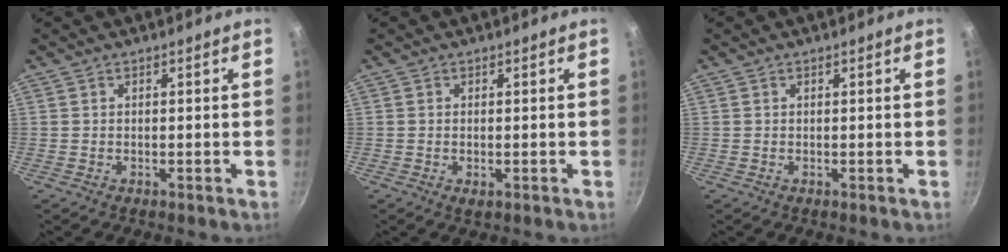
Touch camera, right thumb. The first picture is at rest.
{"total": 1.3, "force": [-0.4, 0.6, 1.1], "torque": [-0.021, -0.004, -0.005]}
{"total": 0.0}